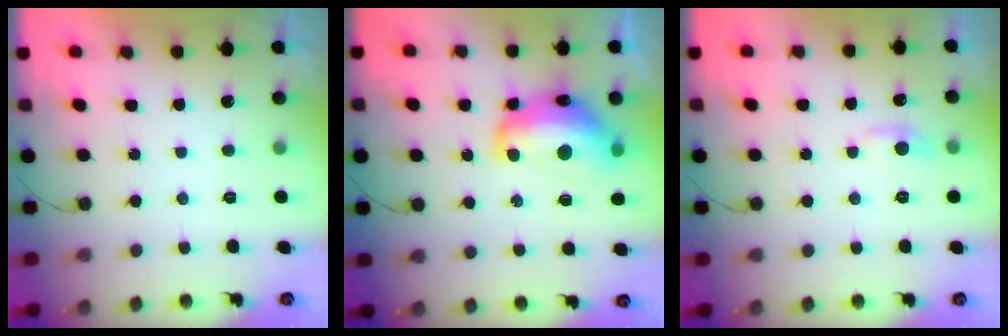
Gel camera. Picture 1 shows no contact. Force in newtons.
{"total": 15.8, "press": 15.8, "slide": 1.2}
{"total": 5.5, "press": 5.5, "slide": 0.5}